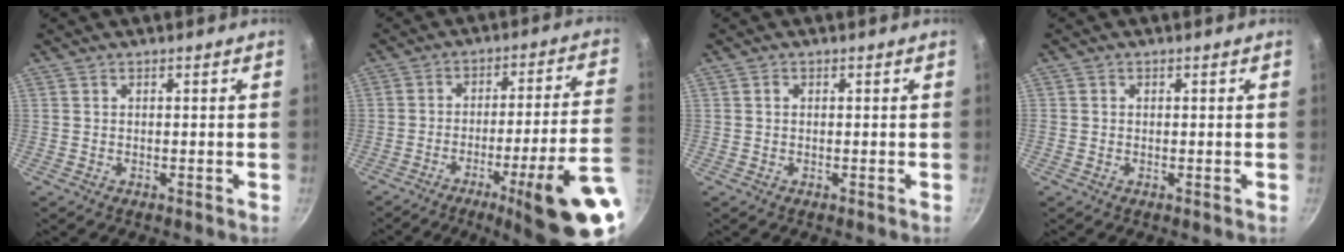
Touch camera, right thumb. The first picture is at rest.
{"total": 20.2, "force": [-8.7, 1.7, 18.1], "torque": [-0.228, 0.032, -0.119]}
{"total": 0.8, "force": [0.2, 0.6, 0.4], "torque": [-0.007, 0.004, 0.003]}
{"total": 0.6, "force": [0.1, 0.6, 0.1], "torque": [0.000, 0.002, 0.001]}